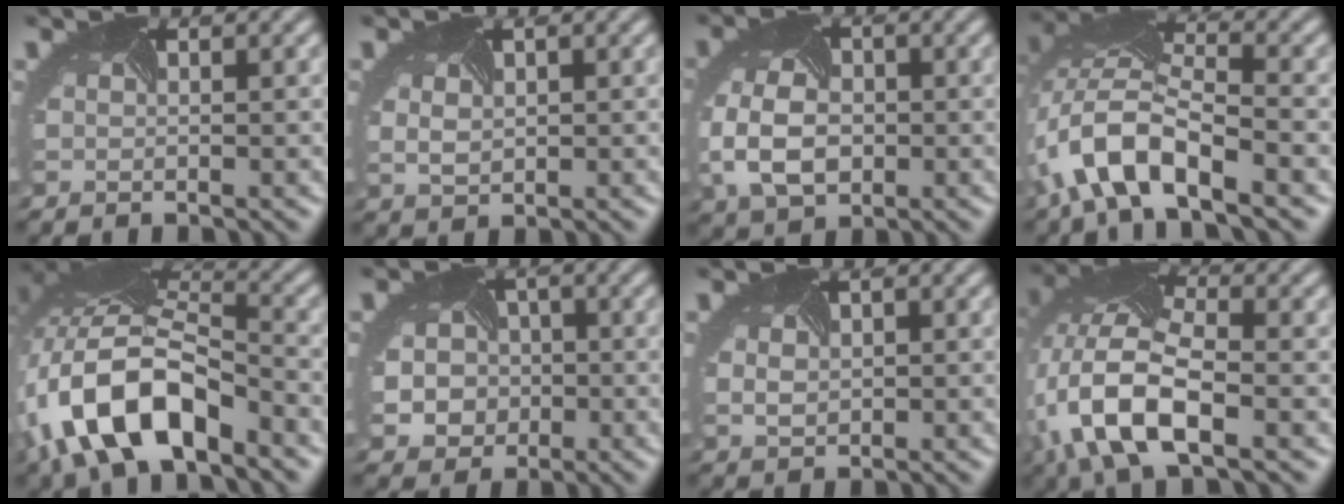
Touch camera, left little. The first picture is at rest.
{"total": 1.9, "force": [0.3, 1.4, 1.2], "torque": [-0.031, 0.000, 0.018]}
{"total": 5.5, "force": [-1.4, 3.8, 3.7], "torque": [-0.099, -0.012, -0.021]}
{"total": 9.2, "force": [-5.3, 3.2, 6.8], "torque": [-0.148, 0.005, -0.097]}
{"total": 11.9, "force": [-5.5, 5.7, 8.8], "torque": [-0.185, -0.002, -0.098]}
{"total": 4.6, "force": [-1.2, 4.1, 1.8], "torque": [-0.030, -0.011, -0.017]}
{"total": 1.7, "force": [0.0, 1.4, 1.0], "torque": [-0.023, 0.000, 0.015]}
{"total": 10.2, "force": [-3.3, 4.7, 8.5], "torque": [-0.201, -0.002, -0.064]}